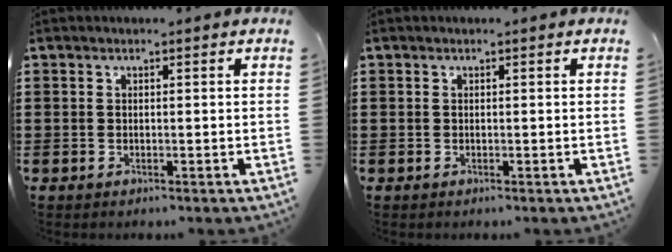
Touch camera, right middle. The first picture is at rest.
{"total": 0.0}